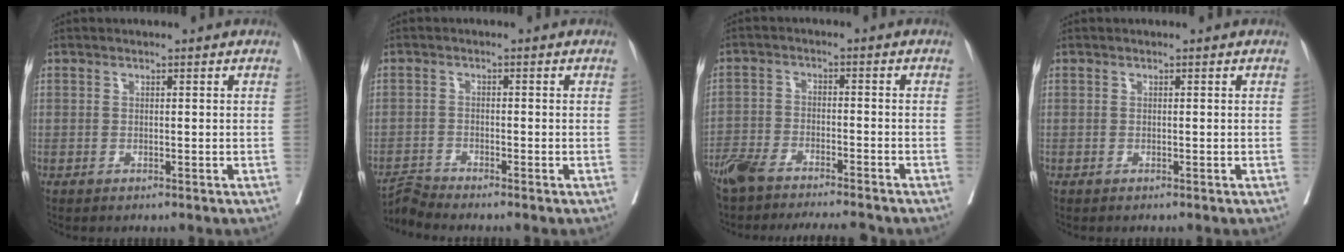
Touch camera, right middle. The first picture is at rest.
{"total": 2.8, "force": [-2.4, -1.3, -0.4], "torque": [0.001, -0.018, -0.048]}
{"total": 12.1, "force": [-10.6, 1.9, 5.5], "torque": [-0.094, -0.005, -0.167]}
{"total": 0.0}